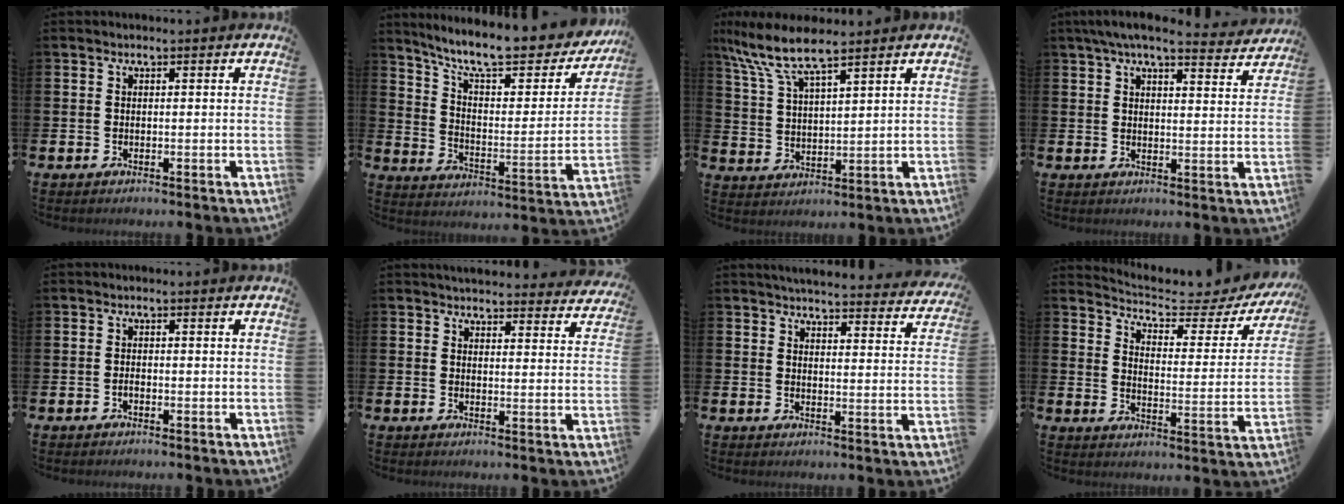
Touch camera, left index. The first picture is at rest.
{"total": 10.4, "force": [8.9, 2.3, 4.9], "torque": [-0.122, -0.062, 0.148]}
{"total": 8.2, "force": [6.8, 1.6, 4.3], "torque": [-0.112, -0.021, 0.122]}
{"total": 5.9, "force": [5.3, 1.0, 2.4], "torque": [-0.054, -0.023, 0.093]}
{"total": 0.7, "force": [-0.5, 0.3, 0.4], "torque": [-0.015, 0.001, -0.008]}
{"total": 4.4, "force": [4.3, 0.8, 0.5], "torque": [-0.011, -0.028, 0.077]}
{"total": 4.8, "force": [4.7, 0.5, 0.8], "torque": [-0.020, -0.036, 0.080]}
{"total": 5.3, "force": [4.9, 1.1, 1.7], "torque": [-0.055, -0.041, 0.075]}